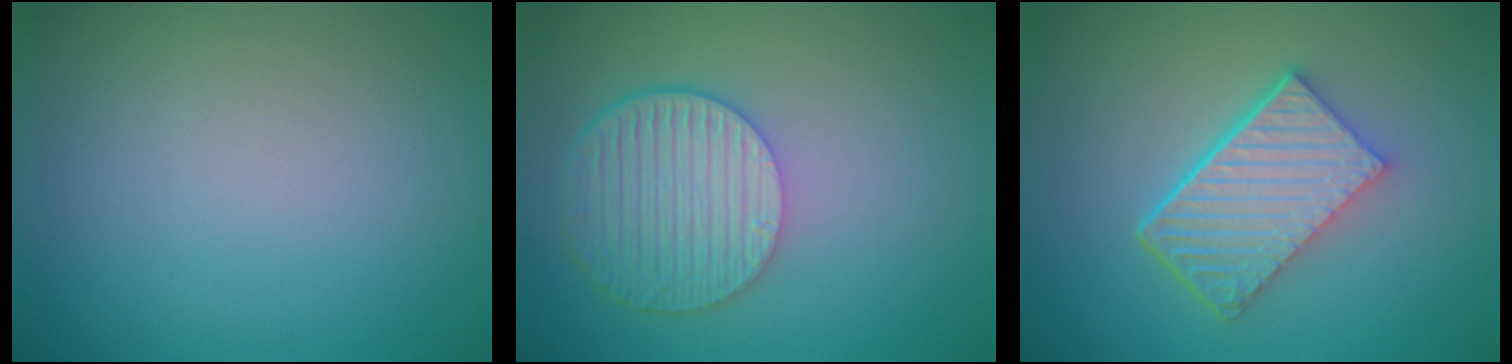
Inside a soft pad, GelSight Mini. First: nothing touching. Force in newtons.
{"total": 6.0, "press": 4.4, "slide": 4.0}
{"total": 6.4, "press": 4.4, "slide": 4.6}